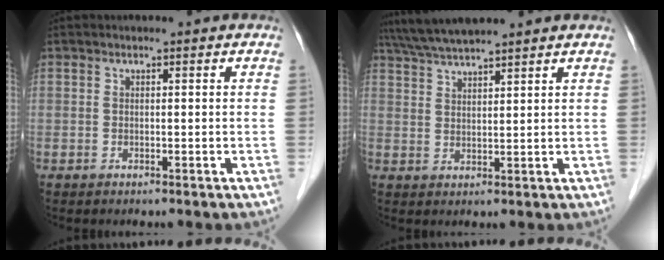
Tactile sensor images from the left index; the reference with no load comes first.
{"total": 7.8, "force": [7.1, -0.2, 3.3], "torque": [-0.064, 0.036, 0.123]}